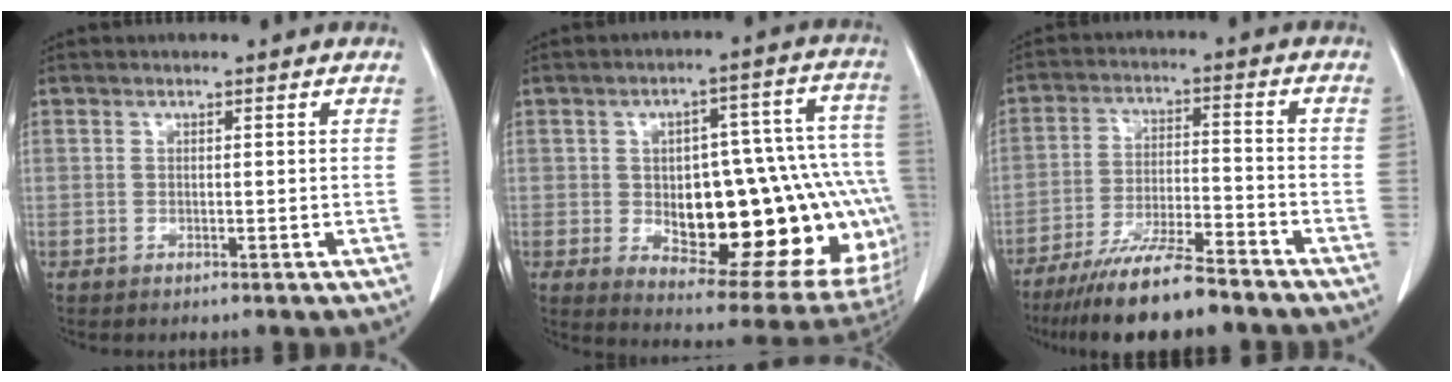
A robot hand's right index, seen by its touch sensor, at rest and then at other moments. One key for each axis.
{"total": 29.1, "fx": -4.0, "fy": 10.0, "fz": 27.0, "tx": -0.298, "ty": 0.034, "tz": -0.026}
{"total": 12.4, "fx": -10.2, "fy": 1.0, "fz": 6.9, "tx": -0.114, "ty": -0.023, "tz": -0.172}